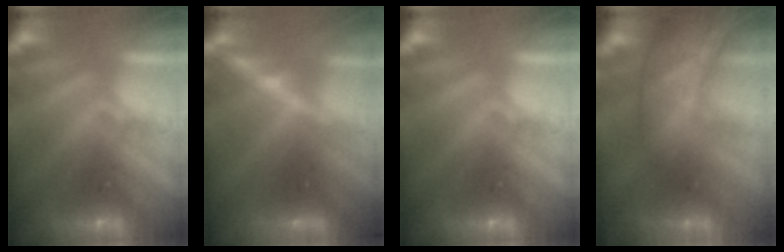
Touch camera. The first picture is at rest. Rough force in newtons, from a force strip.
{"total": 1.9}
{"total": 0.0}
{"total": 7.8}